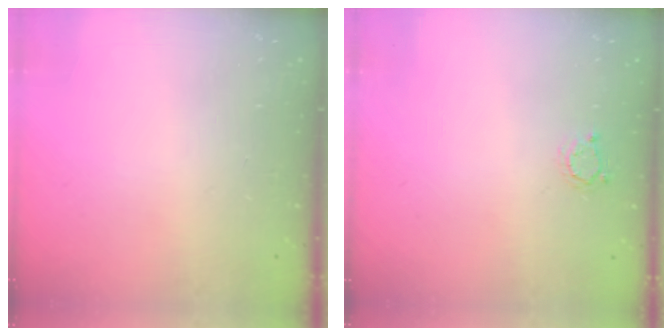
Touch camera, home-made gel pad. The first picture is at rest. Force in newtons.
{"total": 2.5, "press": 2.5, "slide": 0.4}